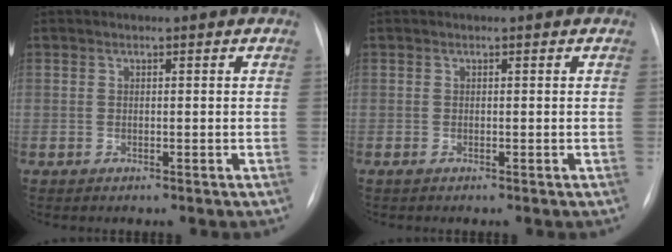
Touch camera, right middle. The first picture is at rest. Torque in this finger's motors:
{"motor_torque": [0.27, -0.06, 0.03, 0.01]}